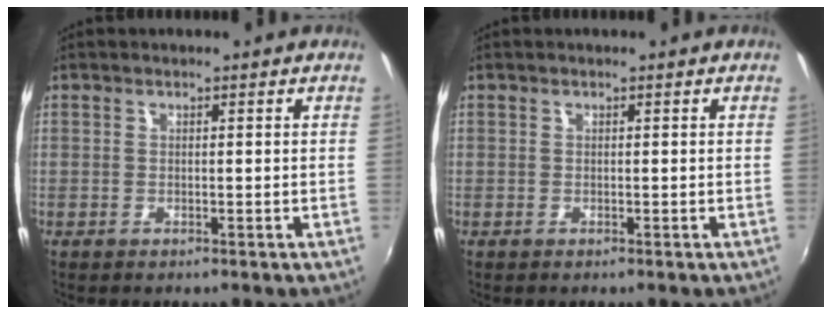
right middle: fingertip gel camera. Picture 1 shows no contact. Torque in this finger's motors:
{"motor_torque": [-0.01, 0.00, -0.01, 0.00]}